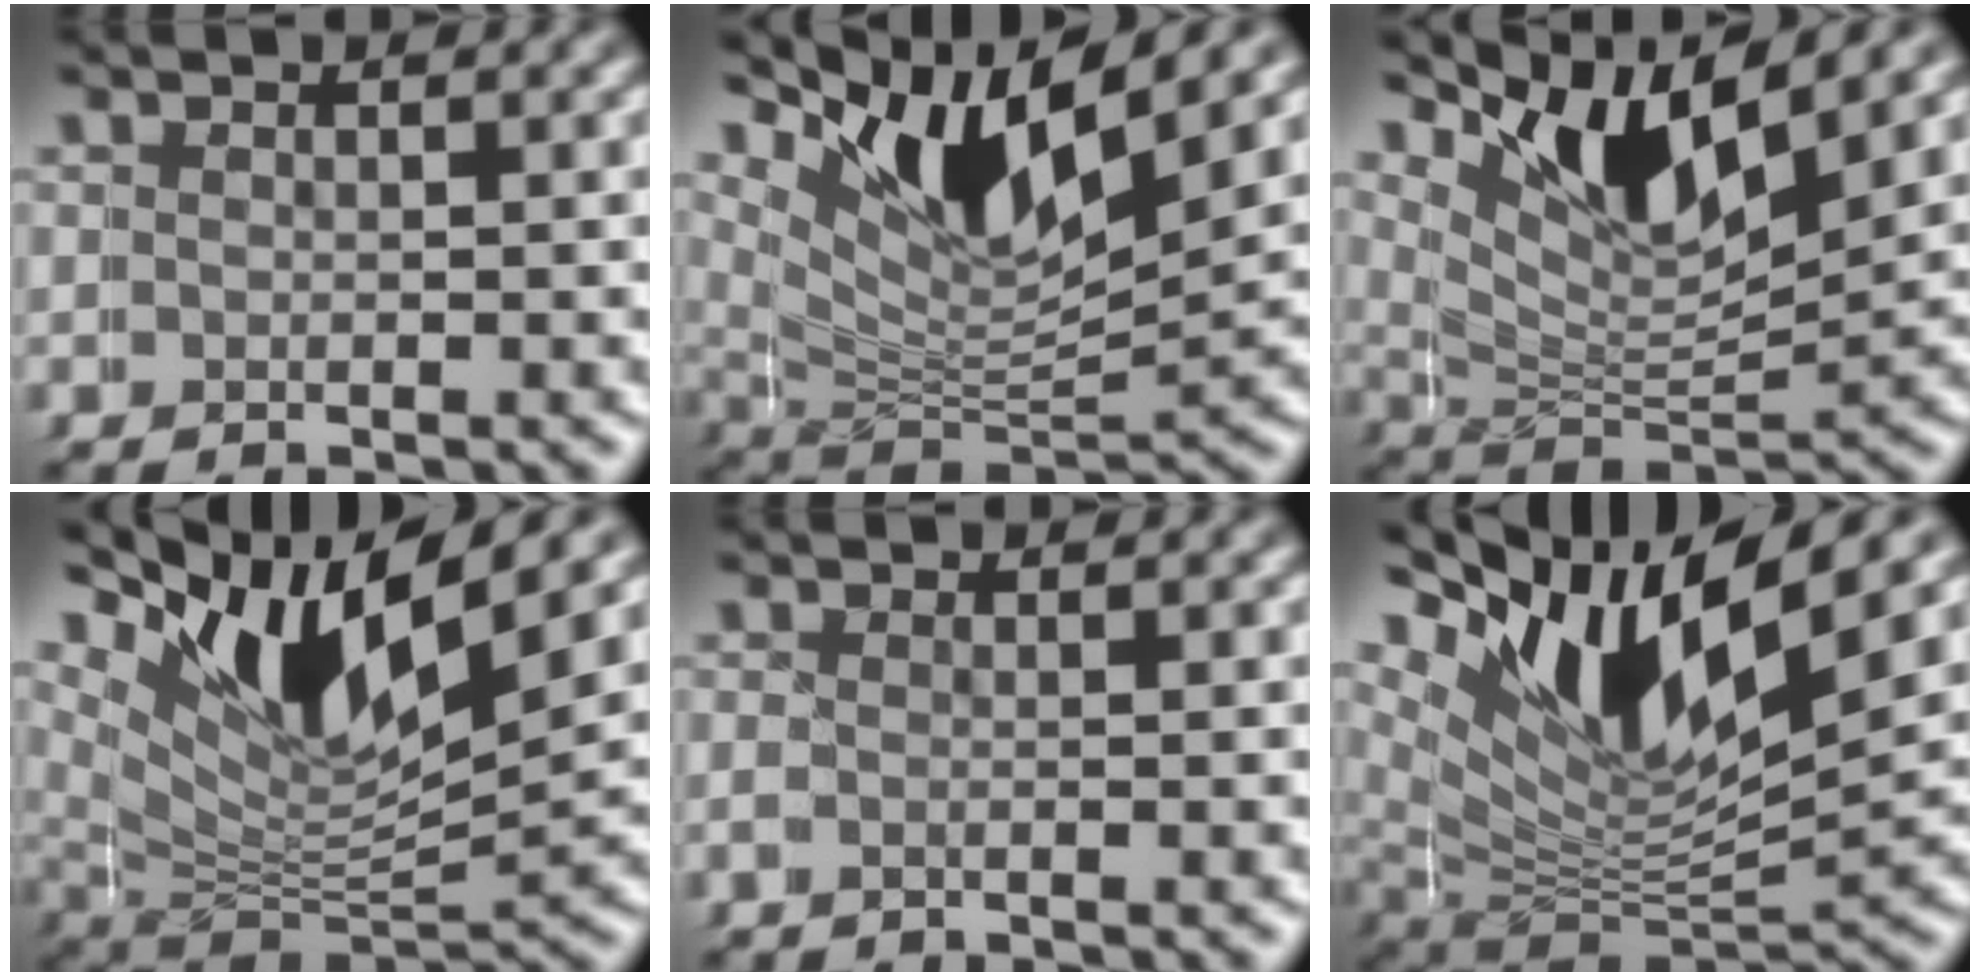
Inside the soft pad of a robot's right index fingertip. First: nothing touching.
{"total": 9.3, "force": [5.3, 4.4, 6.3], "torque": [-0.131, 0.010, 0.082]}
{"total": 7.7, "force": [5.2, 3.2, 4.7], "torque": [-0.105, 0.006, 0.085]}
{"total": 11.0, "force": [5.3, 5.7, 7.7], "torque": [-0.147, 0.010, 0.078]}
{"total": 0.8, "force": [-0.1, -0.7, 0.3], "torque": [0.002, 0.002, -0.004]}
{"total": 12.4, "force": [5.3, 7.2, 8.7], "torque": [-0.149, 0.012, 0.074]}